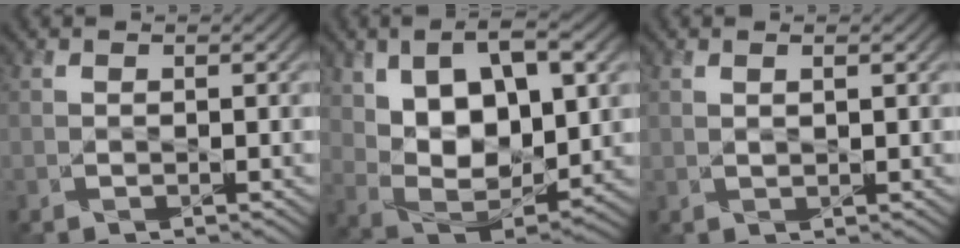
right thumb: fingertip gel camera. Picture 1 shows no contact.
{"total": 14.8, "force": [4.8, 8.2, 11.4], "torque": [-0.207, -0.011, 0.096]}
{"total": 0.9, "force": [0.4, 0.0, 0.8], "torque": [-0.018, -0.003, 0.010]}